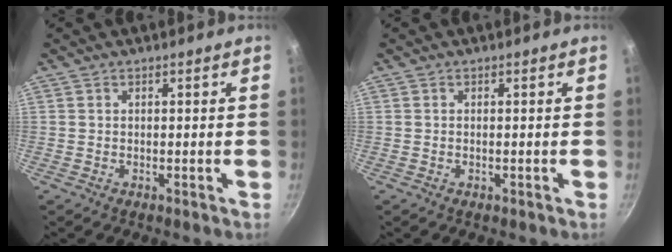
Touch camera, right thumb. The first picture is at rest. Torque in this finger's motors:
{"motor_torque": [-0.36, 0.02, -0.27, 0.01, -0.02]}